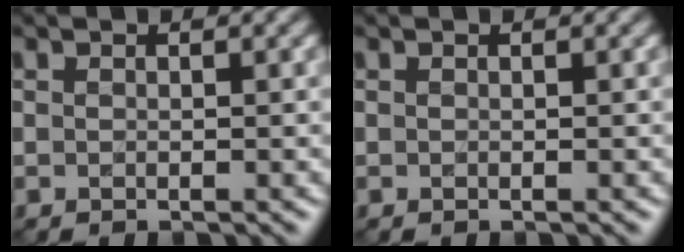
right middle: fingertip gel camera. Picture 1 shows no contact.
{"total": 0.0}